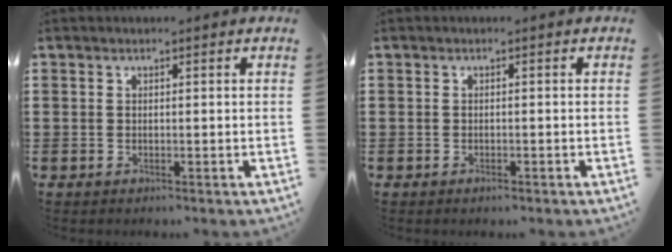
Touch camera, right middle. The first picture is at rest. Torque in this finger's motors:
{"motor_torque": [2.14, 0.00, 0.31, 0.09]}